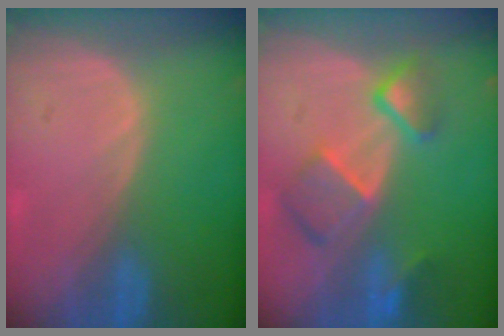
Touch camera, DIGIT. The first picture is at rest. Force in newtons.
{"total": 7.9, "press": 6.8, "slide": 4.0}